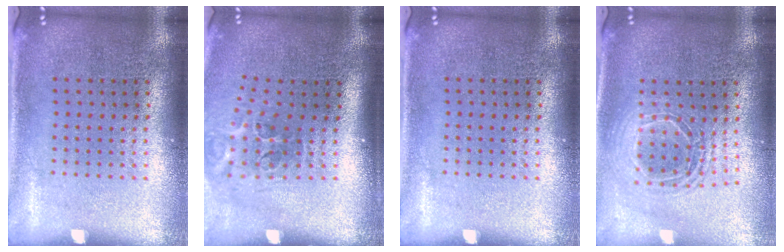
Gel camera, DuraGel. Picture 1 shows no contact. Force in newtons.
{"total": 2.0, "press": 1.2, "slide": 1.6}
{"total": 0.0}
{"total": 1.7, "press": 1.4, "slide": 0.9}